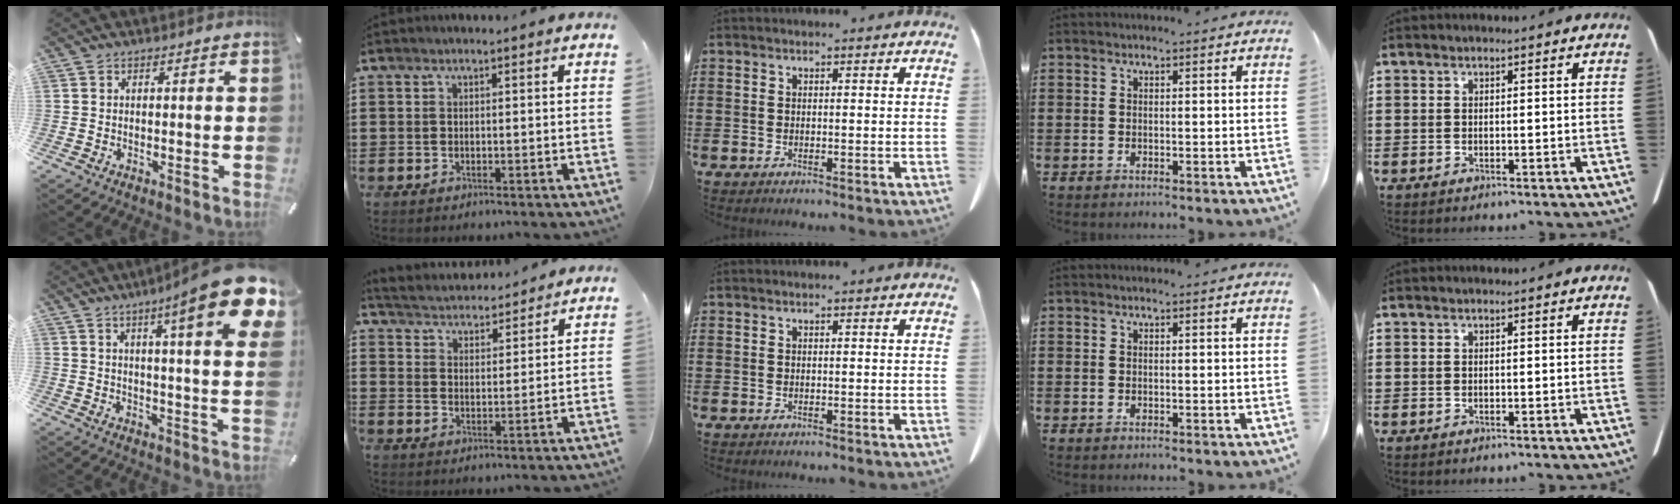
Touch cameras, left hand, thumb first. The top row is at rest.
{"thumb": {"total": 17.3, "force": [8.8, 2.1, 14.8], "torque": [-0.220, -0.049, 0.125]}, "index": {"total": 3.7, "force": [3.7, 0.4, -0.2], "torque": [-0.017, -0.024, 0.062]}}